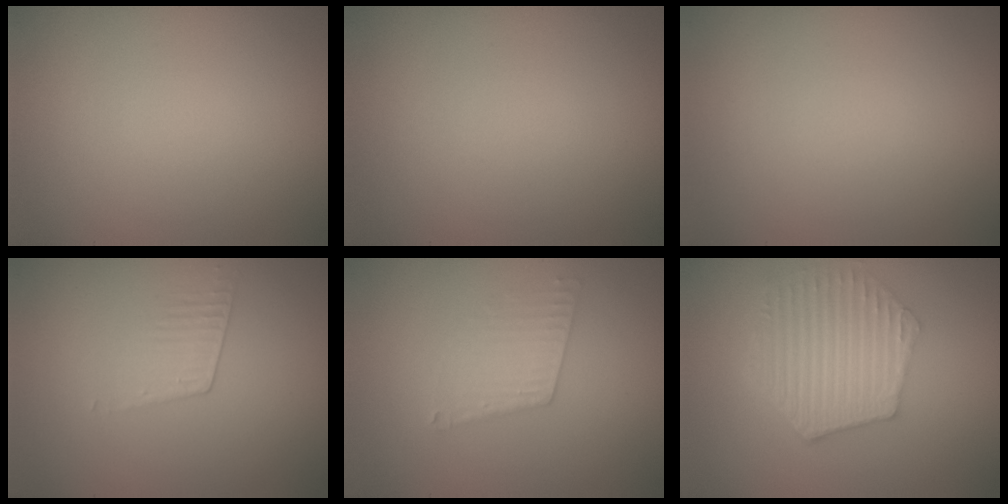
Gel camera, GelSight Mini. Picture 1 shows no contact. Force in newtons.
{"total": 0.0}
{"total": 0.0}
{"total": 1.1, "press": 0.4, "slide": 1.1}
{"total": 2.1, "press": 2.1, "slide": 0.3}
{"total": 5.9, "press": 4.3, "slide": 4.0}